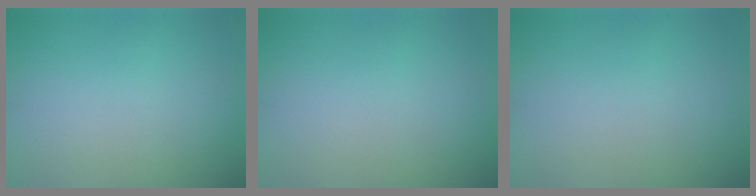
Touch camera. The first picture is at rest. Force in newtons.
{"total": 0.0}
{"total": 0.0}